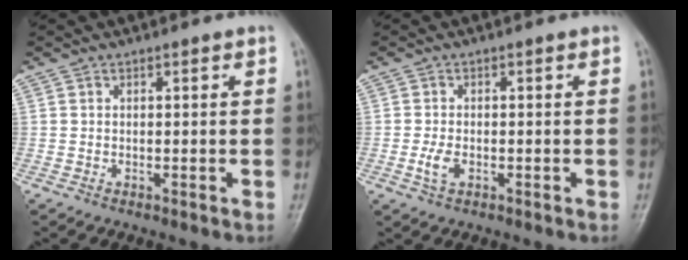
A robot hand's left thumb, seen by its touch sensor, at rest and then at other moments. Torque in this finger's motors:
{"motor_torque": [0.23, 0.24, 0.12, -0.12, 0.06]}